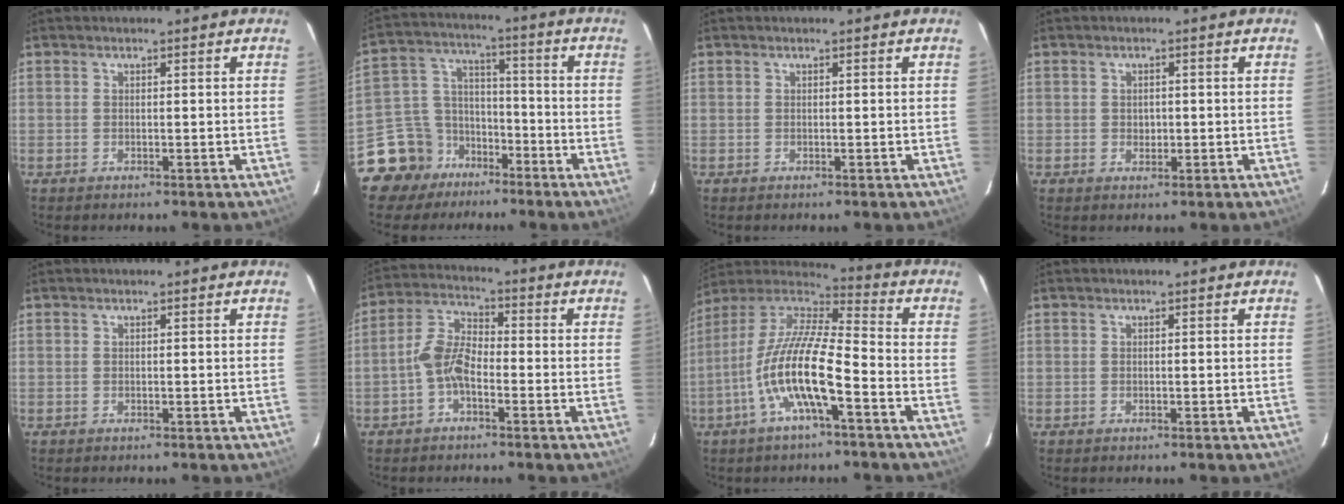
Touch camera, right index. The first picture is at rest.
{"total": 11.6, "force": [-8.4, 7.9, 1.3], "torque": [-0.054, 0.059, -0.147]}
{"total": 0.0}
{"total": 1.5, "force": [-0.1, 1.4, 0.6], "torque": [-0.008, 0.003, -0.001]}
{"total": 0.0}
{"total": 6.3, "force": [-2.5, 3.2, 4.9], "torque": [-0.104, 0.017, -0.053]}
{"total": 15.0, "force": [-5.8, 3.0, 13.4], "torque": [-0.260, -0.004, -0.119]}
{"total": 0.0}